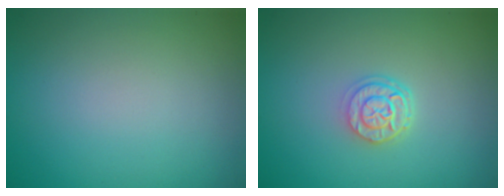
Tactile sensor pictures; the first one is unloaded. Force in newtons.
{"total": 2.7, "press": 2.1, "slide": 1.7}